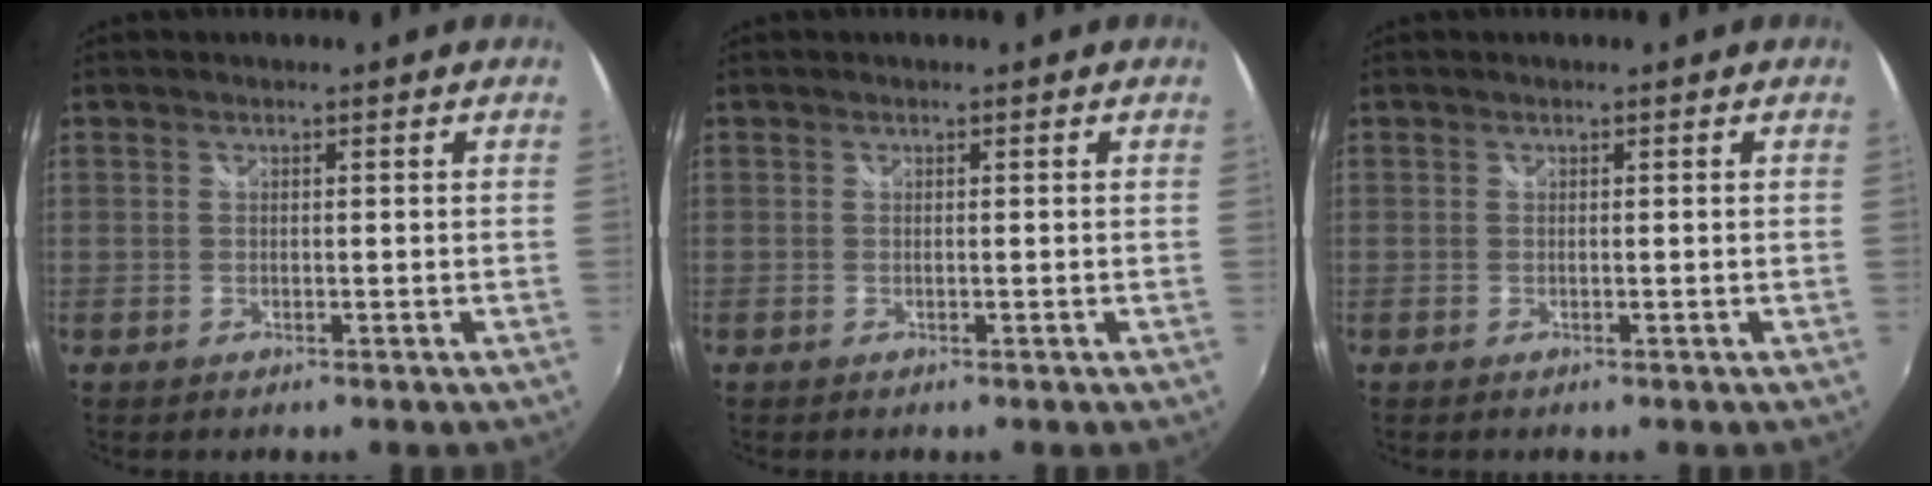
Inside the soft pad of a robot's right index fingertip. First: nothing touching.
{"total": 0.0}
{"total": 0.0}